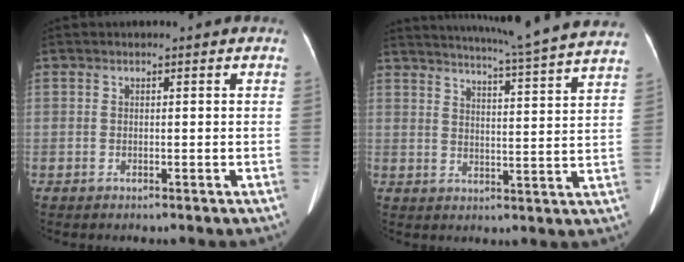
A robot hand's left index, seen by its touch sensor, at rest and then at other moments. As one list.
[{"total": 19.6, "force": [17.9, -1.4, 8.0], "torque": [-0.135, -0.040, 0.223]}]